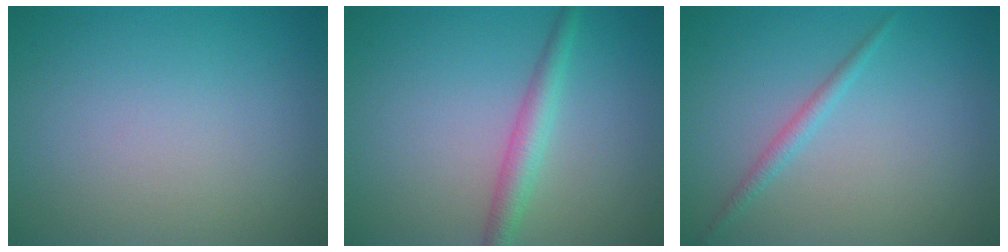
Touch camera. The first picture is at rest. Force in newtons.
{"total": 2.6, "press": 2.6, "slide": 0.1}
{"total": 1.3, "press": 1.3, "slide": 0.1}